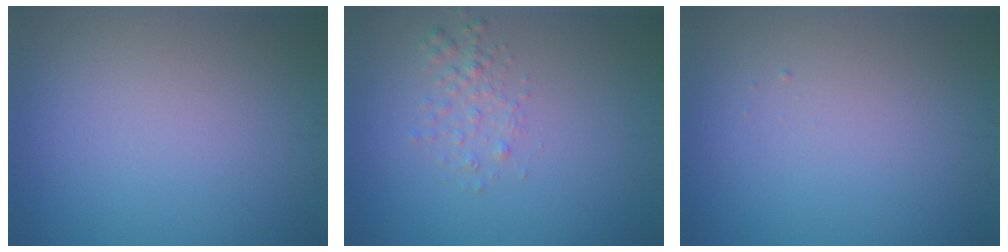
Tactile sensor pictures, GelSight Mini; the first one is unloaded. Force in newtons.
{"total": 1.6, "press": 1.6, "slide": 0.1}
{"total": 0.0}